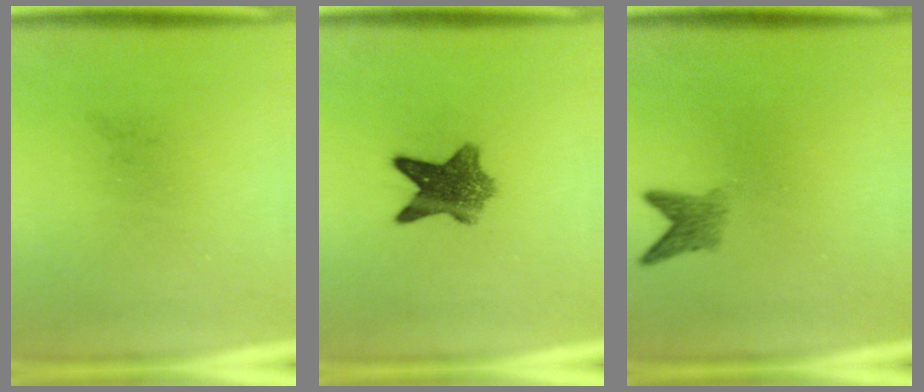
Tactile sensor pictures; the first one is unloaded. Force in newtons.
{"total": 7.4}
{"total": 2.4}